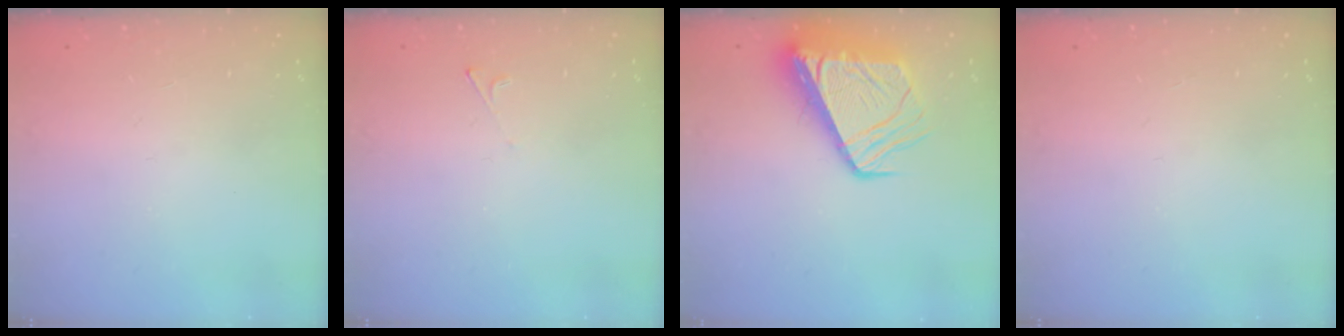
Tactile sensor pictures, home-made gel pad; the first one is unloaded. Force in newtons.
{"total": 2.0, "press": 1.9, "slide": 0.4}
{"total": 11.8, "press": 11.7, "slide": 1.5}
{"total": 0.0}